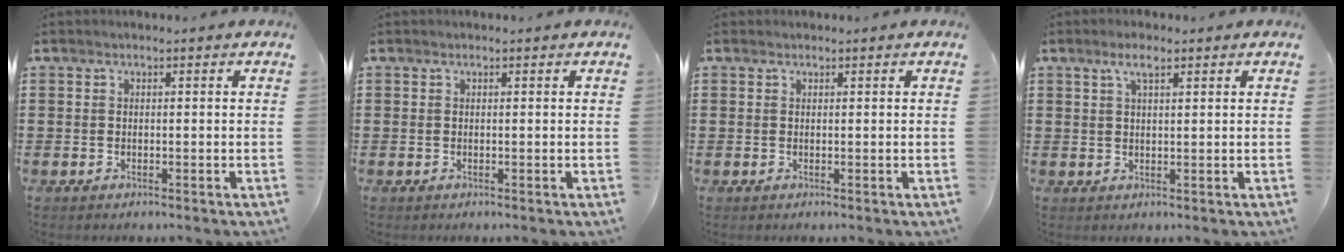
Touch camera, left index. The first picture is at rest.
{"total": 0.0}
{"total": 0.0}
{"total": 3.1, "force": [1.8, 0.8, 2.3], "torque": [-0.049, 0.006, 0.030]}